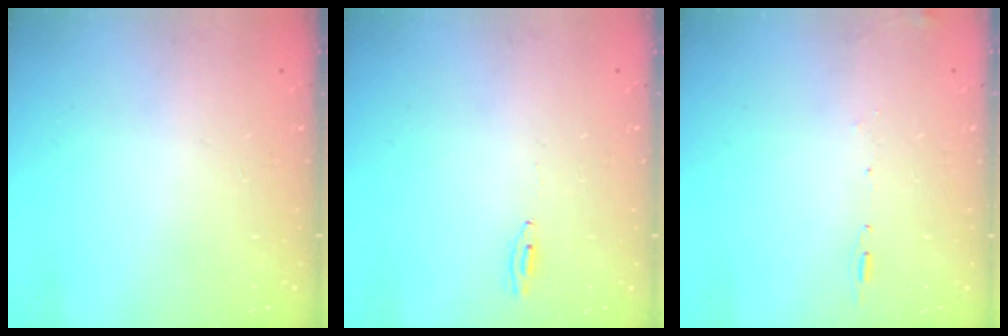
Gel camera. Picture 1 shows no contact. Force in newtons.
{"total": 2.0, "press": 2.0, "slide": 0.2}
{"total": 5.6, "press": 5.3, "slide": 1.7}